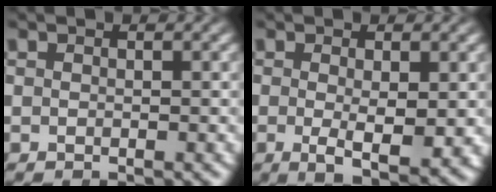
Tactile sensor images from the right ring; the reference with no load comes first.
{"total": 4.1, "force": [-0.9, 1.2, 3.8], "torque": [-0.070, -0.030, -0.004]}